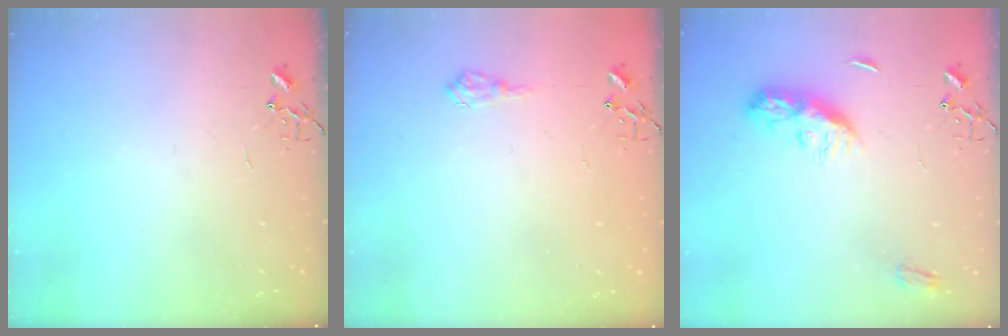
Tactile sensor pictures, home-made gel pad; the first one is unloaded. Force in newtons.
{"total": 7.7, "press": 7.7, "slide": 0.9}
{"total": 9.9, "press": 9.9, "slide": 0.0}